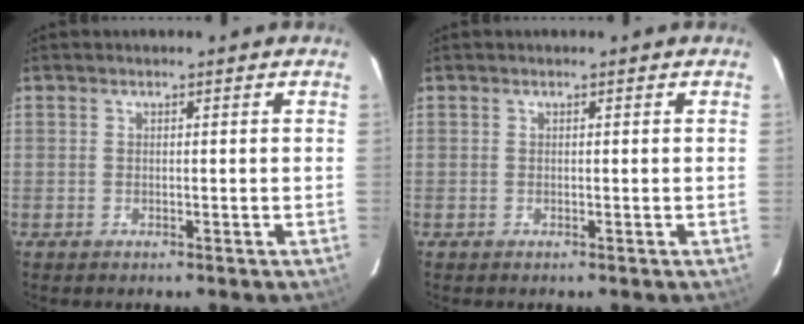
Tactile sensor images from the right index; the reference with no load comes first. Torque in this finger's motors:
{"motor_torque": [0.00, 0.00, 0.00, 0.00]}